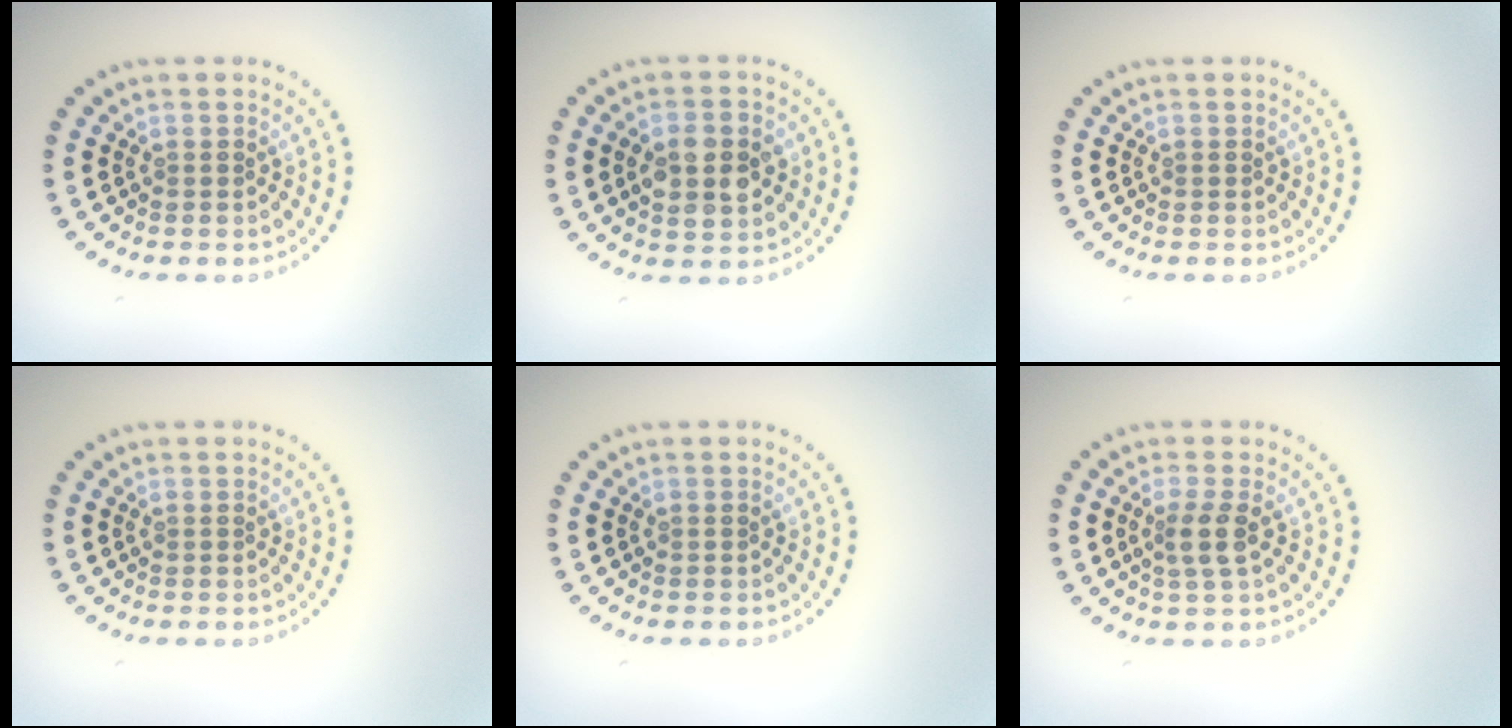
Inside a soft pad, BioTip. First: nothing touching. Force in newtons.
{"total": 4.2, "press": 4.2, "slide": 0.1}
{"total": 0.0}
{"total": 0.0}
{"total": 0.0}
{"total": 2.2, "press": 1.8, "slide": 1.3}